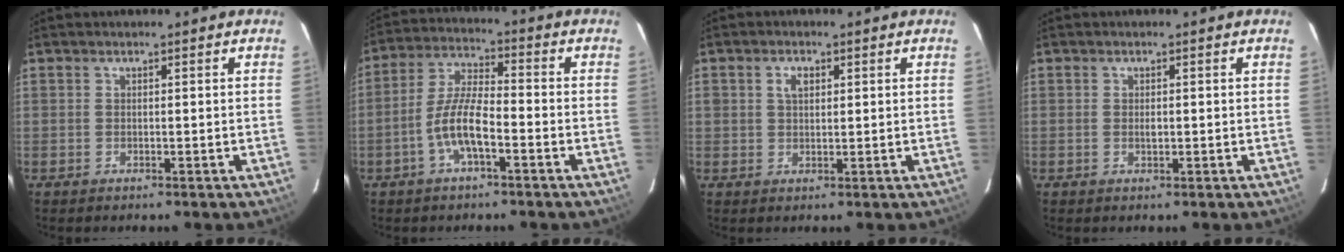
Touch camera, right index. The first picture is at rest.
{"total": 8.4, "force": [-3.7, 2.3, 7.1], "torque": [-0.155, 0.009, -0.071]}
{"total": 2.7, "force": [0.9, 1.9, 1.7], "torque": [-0.029, 0.007, 0.016]}
{"total": 1.4, "force": [-0.1, 0.8, 1.1], "torque": [-0.020, 0.001, -0.003]}